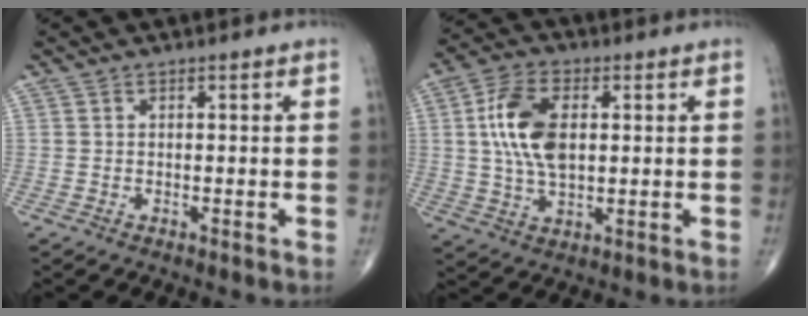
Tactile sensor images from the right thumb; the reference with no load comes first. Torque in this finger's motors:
{"motor_torque": [-0.03, 1.37, 1.40, 0.42, 0.48]}